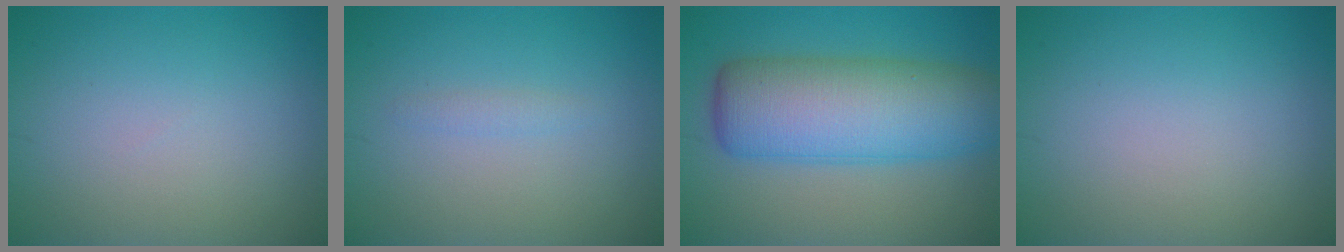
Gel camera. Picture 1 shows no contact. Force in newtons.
{"total": 0.8, "press": 0.8, "slide": 0.0}
{"total": 10.3, "press": 10.3, "slide": 0.4}
{"total": 0.0}